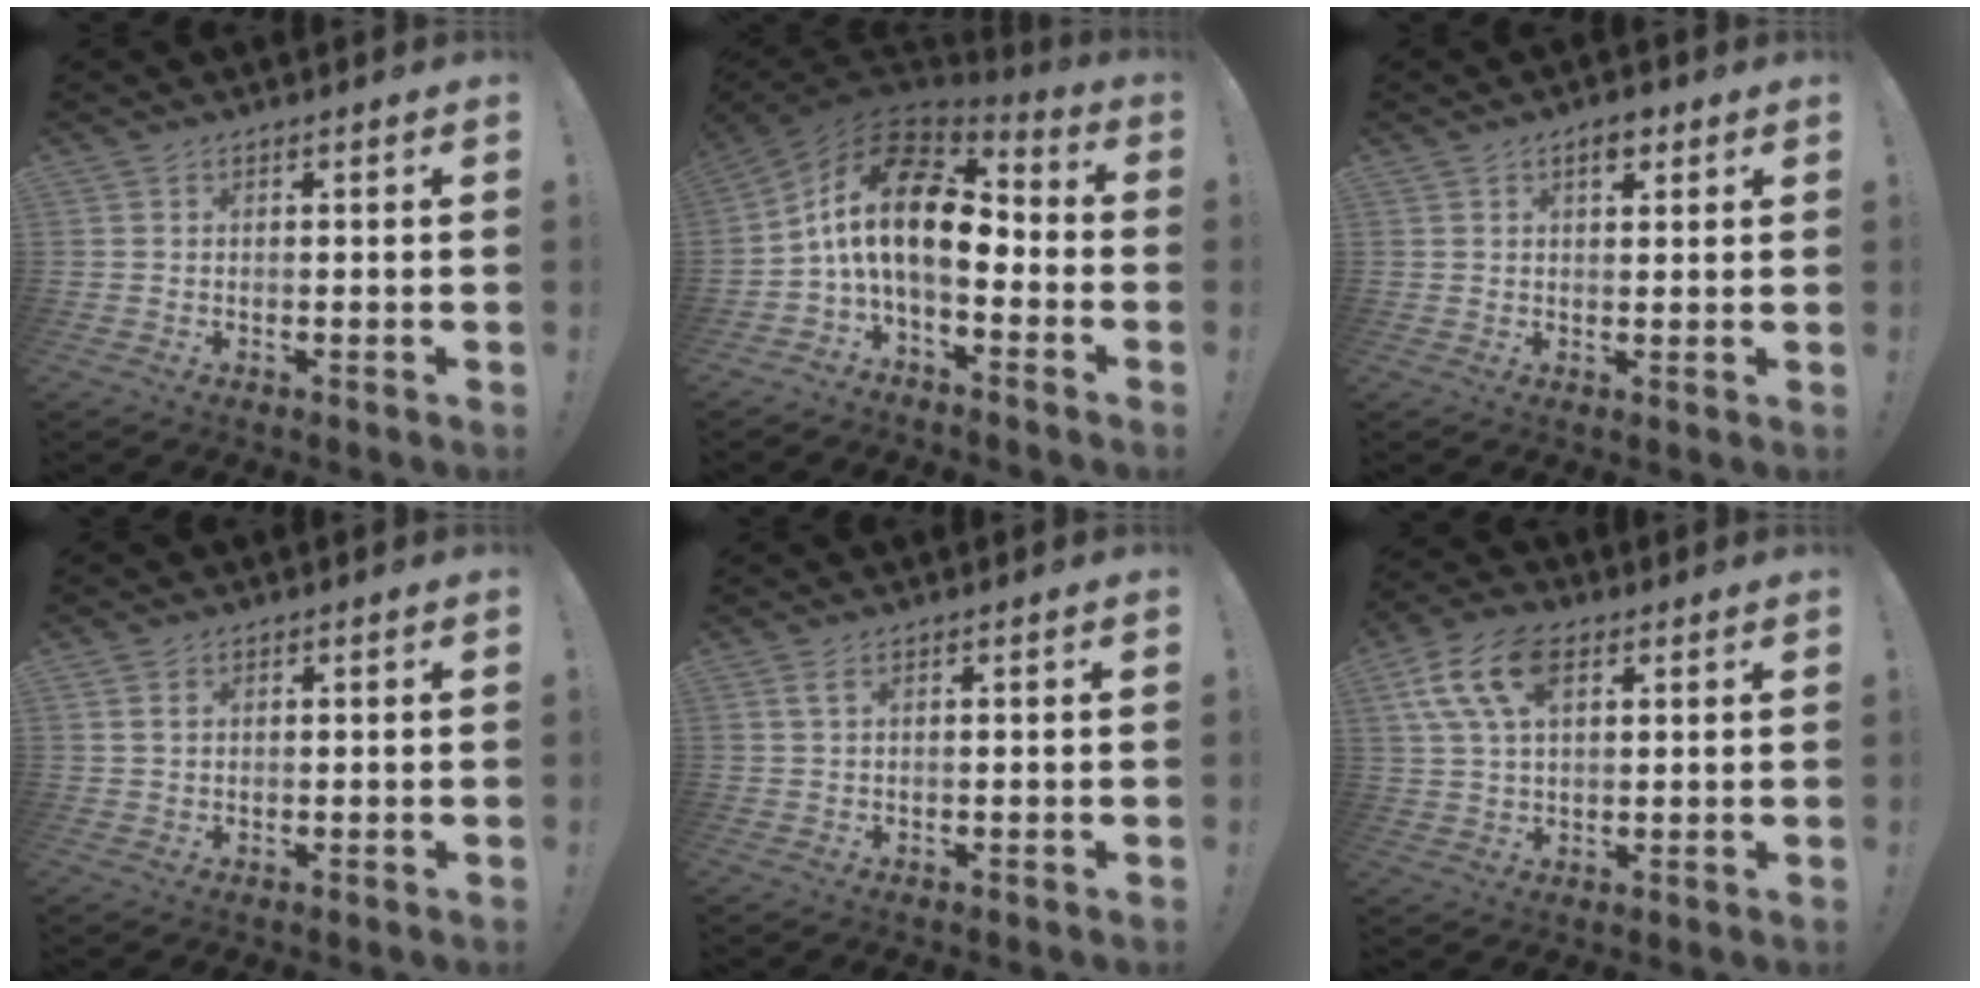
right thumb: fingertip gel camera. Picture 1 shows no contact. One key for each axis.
{"total": 17.9, "fx": 2.2, "fy": 8.8, "fz": 15.4, "tx": -0.302, "ty": -0.006, "tz": 0.038}
{"total": 4.3, "fx": 2.5, "fy": 2.1, "fz": 2.9, "tx": -0.033, "ty": -0.007, "tz": 0.039}
{"total": 1.8, "fx": 0.9, "fy": 1.2, "fz": 1.1, "tx": -0.017, "ty": 0.001, "tz": 0.015}
{"total": 1.9, "fx": 0.7, "fy": 0.3, "fz": 1.7, "tx": -0.032, "ty": 0.001, "tz": 0.013}
{"total": 13.9, "fx": 5.7, "fy": 8.4, "fz": 9.5, "tx": -0.190, "ty": -0.010, "tz": 0.106}